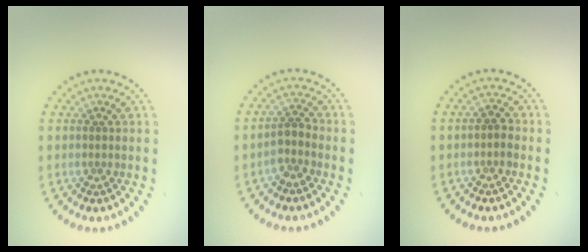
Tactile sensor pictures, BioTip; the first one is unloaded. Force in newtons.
{"total": 2.0, "press": 1.7, "slide": 1.1}
{"total": 1.1, "press": 1.0, "slide": 0.4}